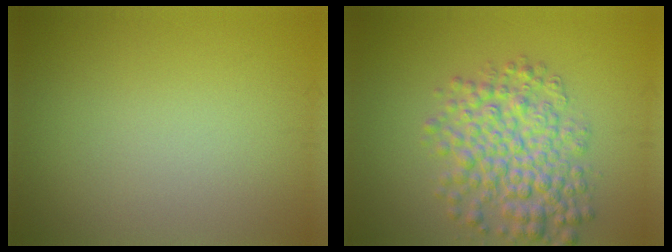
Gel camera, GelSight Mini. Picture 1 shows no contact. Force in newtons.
{"total": 6.1, "press": 6.1, "slide": 0.1}